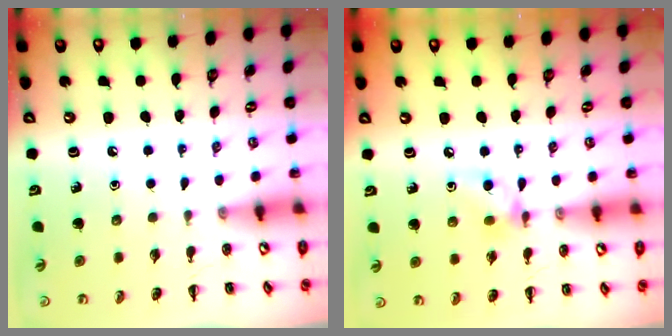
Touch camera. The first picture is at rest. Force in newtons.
{"total": 5.8, "press": 5.7, "slide": 0.6}